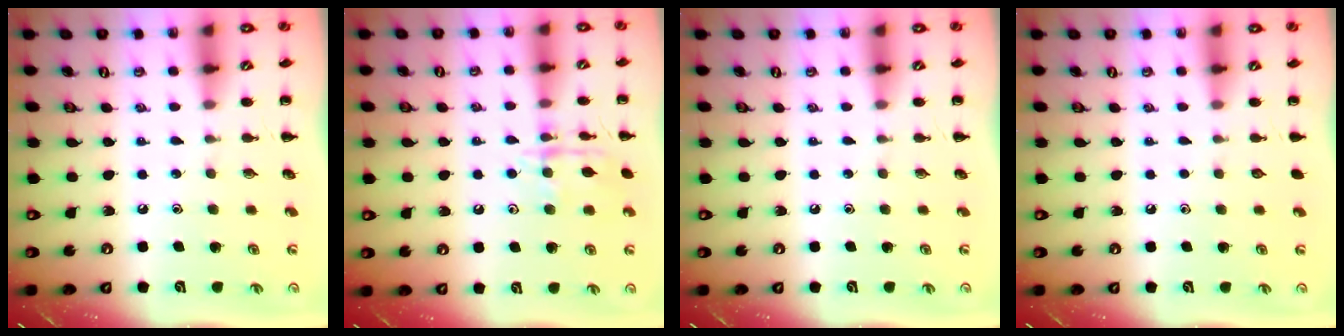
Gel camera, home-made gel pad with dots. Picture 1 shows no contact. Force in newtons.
{"total": 11.1, "press": 11.1, "slide": 0.6}
{"total": 0.0}
{"total": 0.0}